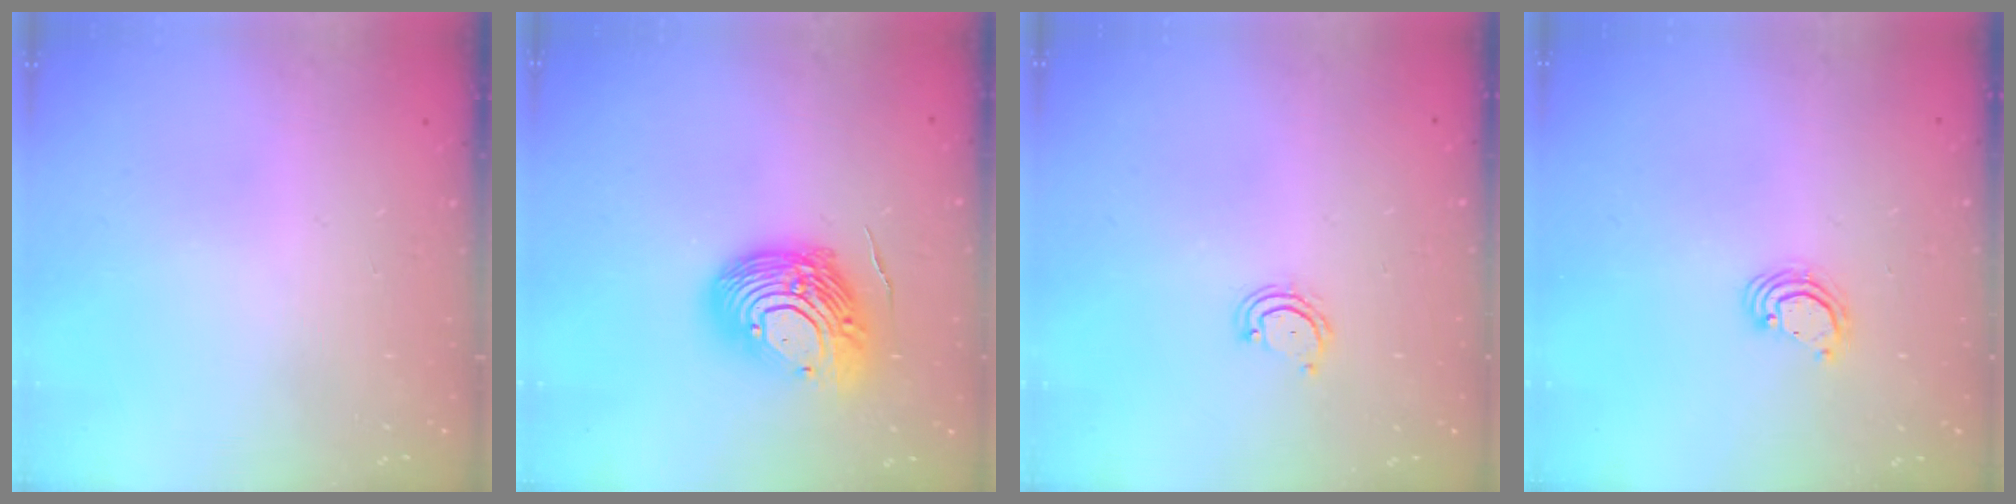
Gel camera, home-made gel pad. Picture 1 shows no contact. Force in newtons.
{"total": 14.9, "press": 14.7, "slide": 2.7}
{"total": 3.9, "press": 3.9, "slide": 0.3}
{"total": 3.6, "press": 3.6, "slide": 0.4}